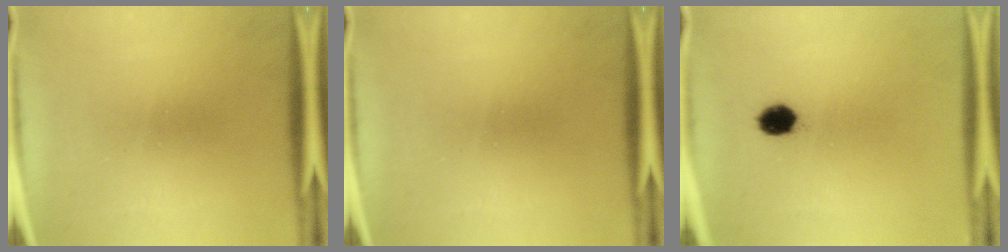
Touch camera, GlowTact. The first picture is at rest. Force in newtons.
{"total": 0.0}
{"total": 4.0}